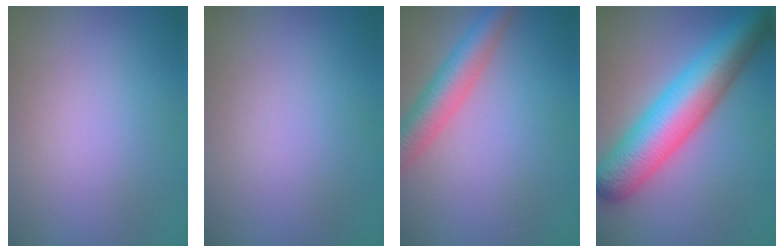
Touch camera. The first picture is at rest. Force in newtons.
{"total": 0.0}
{"total": 5.3, "press": 5.3, "slide": 0.2}
{"total": 10.1, "press": 10.1, "slide": 0.4}